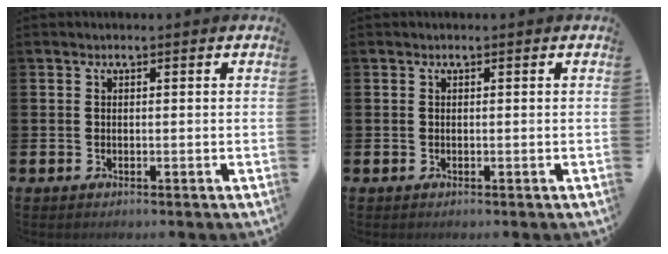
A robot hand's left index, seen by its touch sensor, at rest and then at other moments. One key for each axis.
{"total": 0.0}